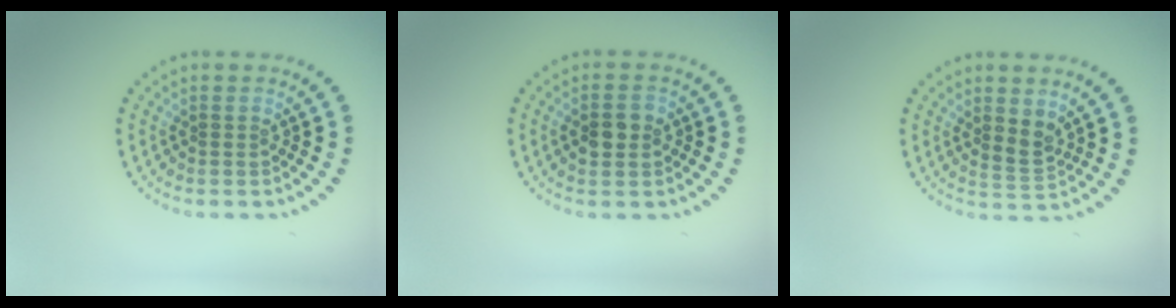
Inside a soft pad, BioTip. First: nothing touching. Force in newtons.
{"total": 2.5, "press": 2.5, "slide": 0.0}
{"total": 2.0, "press": 1.6, "slide": 1.1}